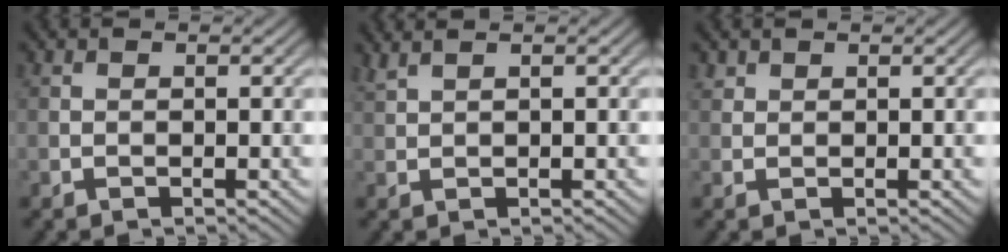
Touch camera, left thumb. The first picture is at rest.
{"total": 1.8, "force": [1.4, 0.2, 1.0], "torque": [-0.028, 0.007, 0.029]}
{"total": 0.9, "force": [0.8, 0.4, 0.1], "torque": [-0.004, 0.001, 0.020]}